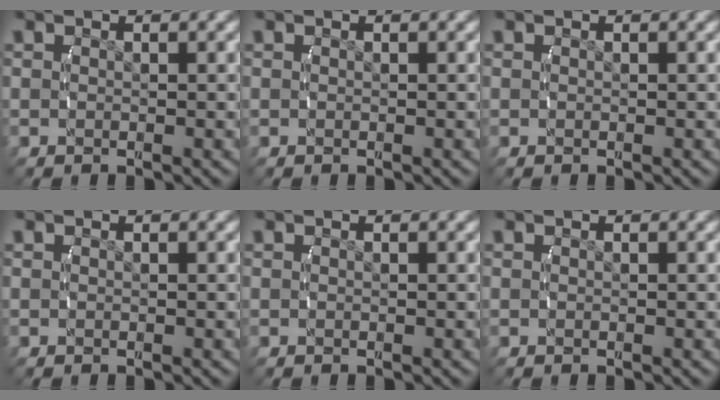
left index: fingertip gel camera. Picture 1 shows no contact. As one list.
[{"total": 0.0}, {"total": 0.0}, {"total": 0.0}, {"total": 0.0}, {"total": 0.0}]